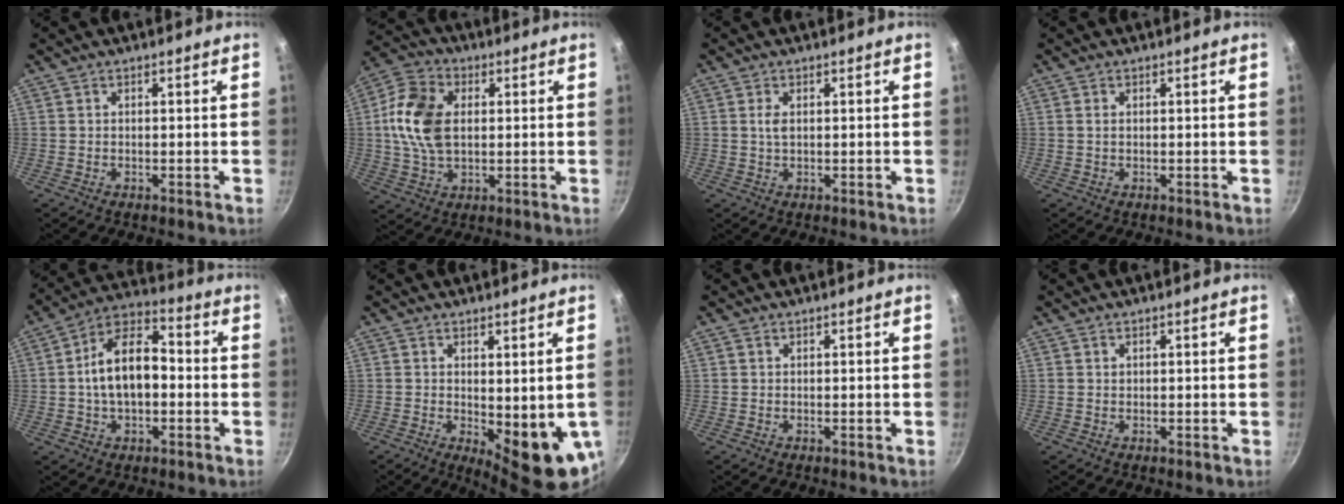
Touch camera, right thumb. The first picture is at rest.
{"total": 13.4, "force": [1.4, 8.9, 10.0], "torque": [-0.175, 0.008, 0.016]}
{"total": 1.8, "force": [0.4, 1.0, 1.5], "torque": [-0.030, 0.001, 0.007]}
{"total": 0.8, "force": [0.1, 0.5, 0.6], "torque": [-0.011, 0.001, 0.001]}
{"total": 13.4, "force": [-0.7, 8.0, 10.7], "torque": [-0.156, 0.041, -0.025]}
{"total": 10.5, "force": [-0.9, 3.9, 9.7], "torque": [-0.108, -0.015, 0.001]}
{"total": 0.0}
{"total": 0.0}